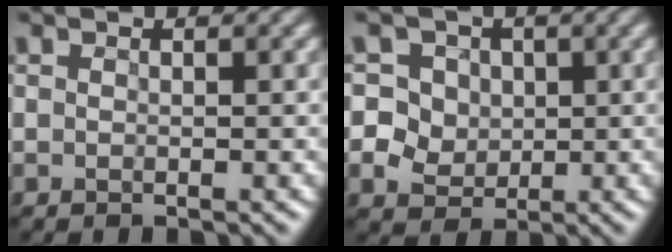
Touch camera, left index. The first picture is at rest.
{"total": 9.6, "force": [1.5, 8.8, 3.4], "torque": [-0.088, 0.033, 0.020]}